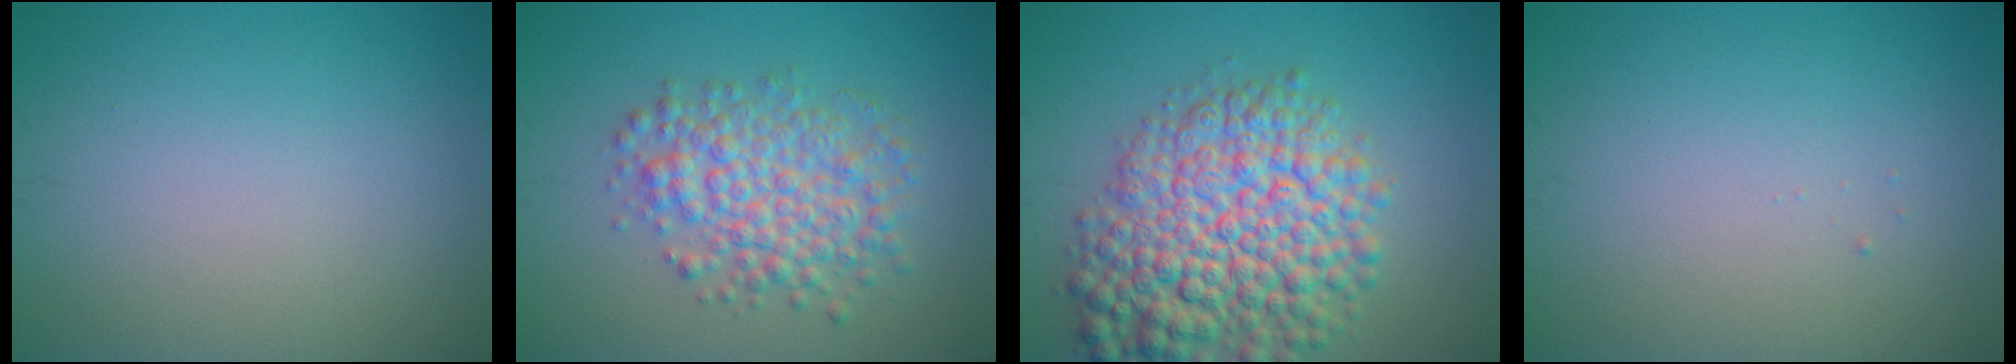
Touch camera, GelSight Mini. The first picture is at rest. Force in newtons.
{"total": 5.2, "press": 5.2, "slide": 0.1}
{"total": 10.0, "press": 10.0, "slide": 0.3}
{"total": 0.0}